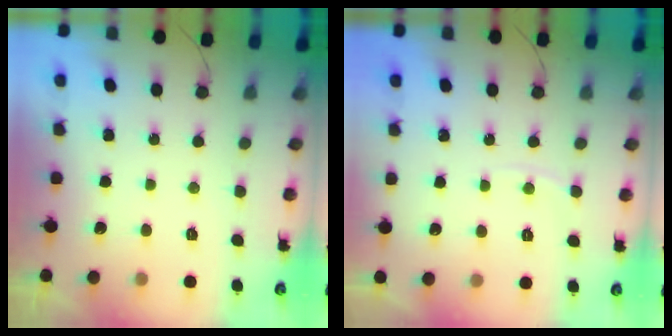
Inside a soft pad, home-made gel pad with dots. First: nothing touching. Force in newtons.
{"total": 3.7, "press": 3.7, "slide": 0.5}